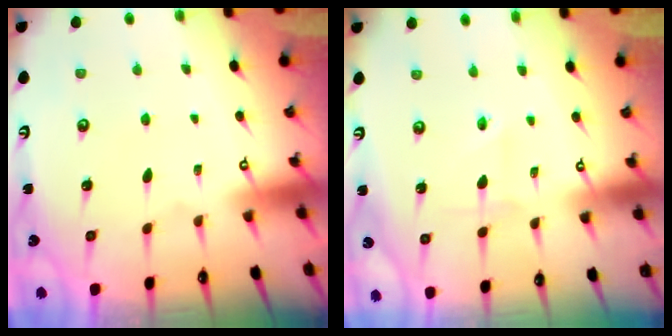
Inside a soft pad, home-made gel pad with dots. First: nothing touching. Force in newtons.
{"total": 1.9, "press": 1.7, "slide": 1.0}